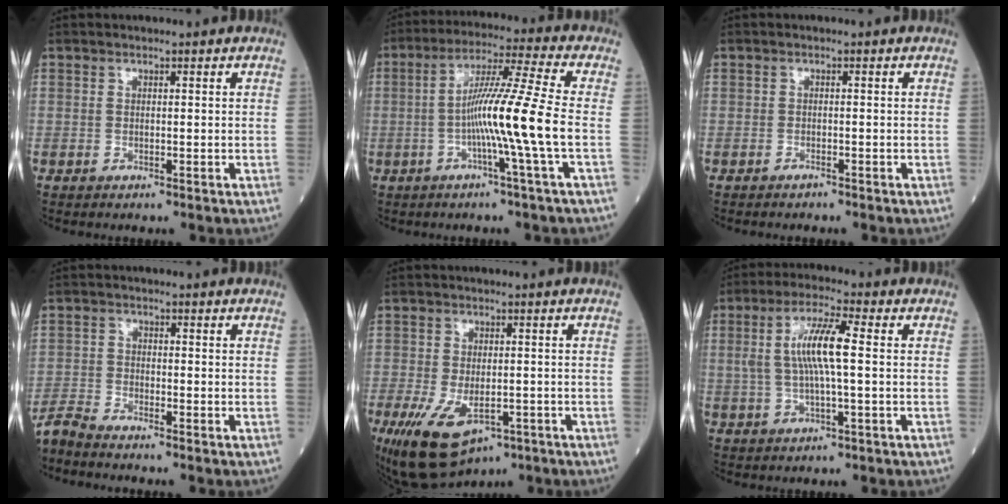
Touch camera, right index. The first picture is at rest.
{"total": 11.1, "force": [-2.3, -2.3, 10.6], "torque": [-0.195, 0.001, -0.046]}
{"total": 0.5, "force": [-0.5, 0.1, 0.1], "torque": [-0.006, -0.001, -0.009]}
{"total": 3.4, "force": [-3.3, -0.5, 0.6], "torque": [-0.017, -0.018, -0.068]}
{"total": 11.6, "force": [-5.9, 6.0, 8.0], "torque": [-0.158, -0.015, -0.085]}
{"total": 8.3, "force": [0.8, 0.9, 8.2], "torque": [-0.166, 0.011, 0.012]}